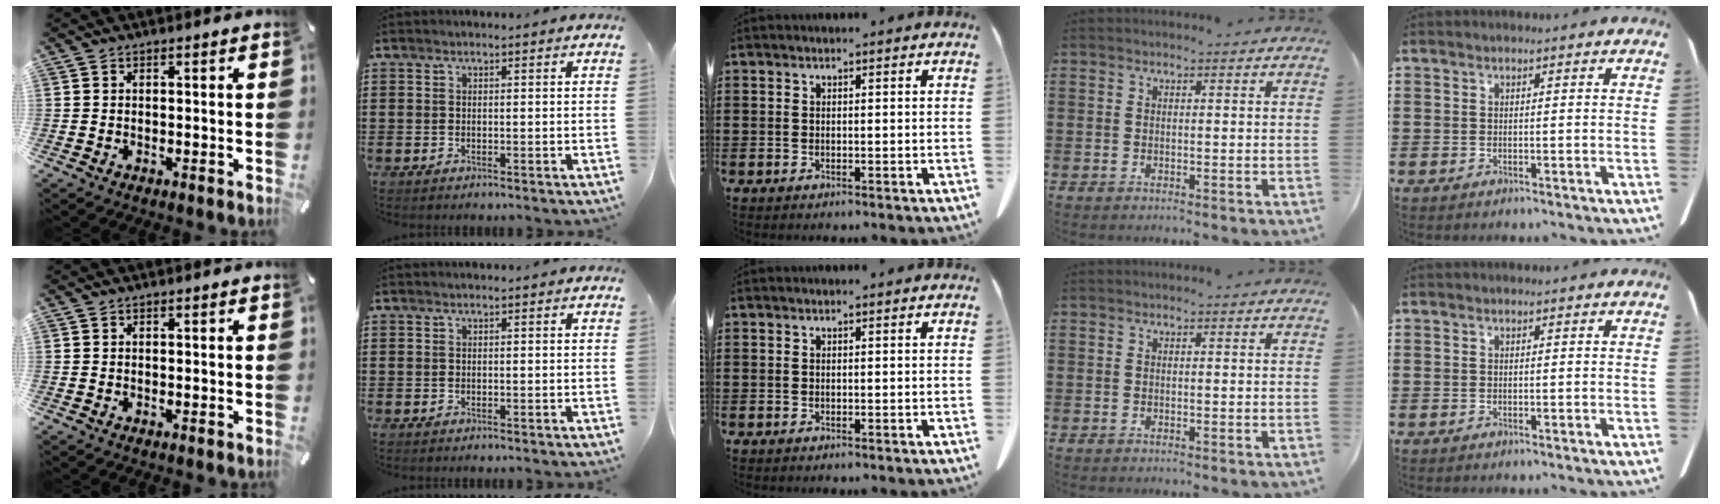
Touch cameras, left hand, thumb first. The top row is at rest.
{}